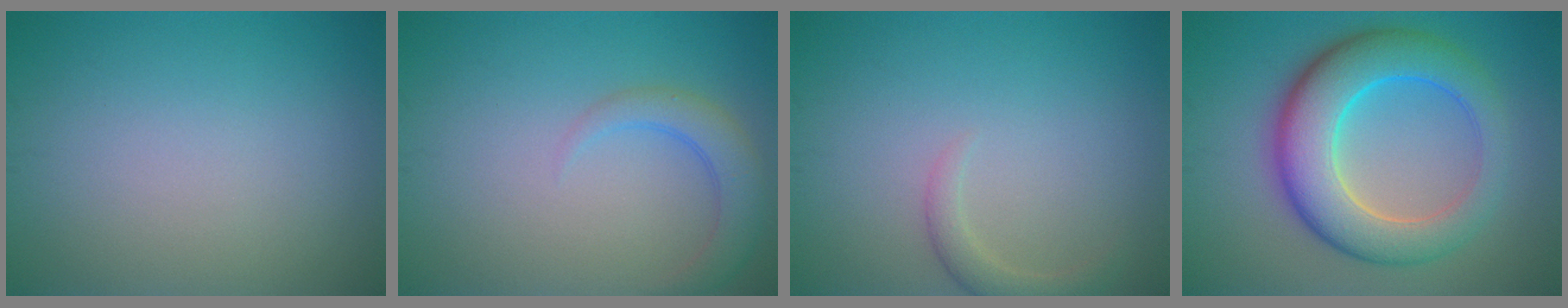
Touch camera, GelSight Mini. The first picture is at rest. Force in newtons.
{"total": 3.0, "press": 3.0, "slide": 0.3}
{"total": 1.9, "press": 1.9, "slide": 0.2}
{"total": 8.9, "press": 8.9, "slide": 0.1}